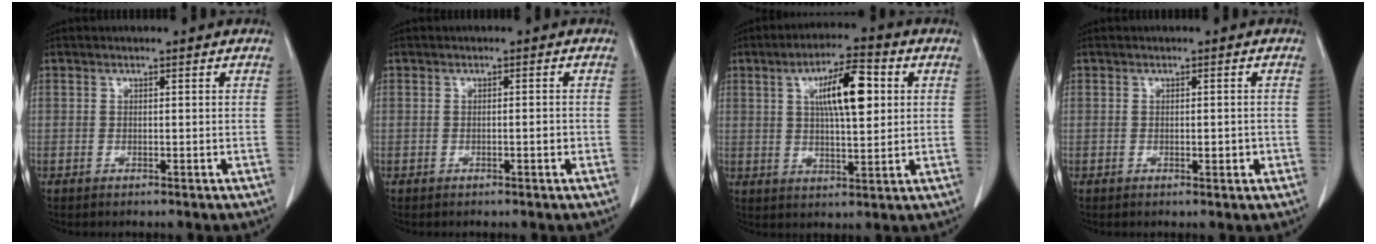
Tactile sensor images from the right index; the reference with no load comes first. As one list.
[{"total": 1.0, "force": [-0.3, 0.2, 0.9], "torque": [-0.013, 0.002, -0.004]}, {"total": 10.2, "force": [2.8, 2.5, 9.4], "torque": [-0.161, 0.013, 0.047]}, {"total": 1.6, "force": [-0.4, 0.6, 1.4], "torque": [-0.019, 0.000, -0.002]}]